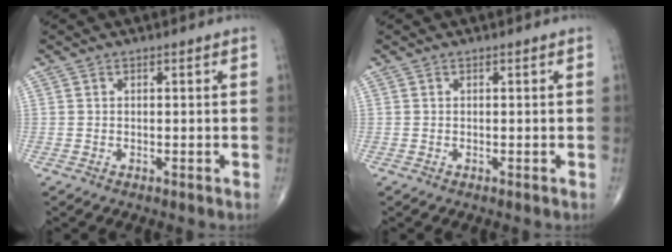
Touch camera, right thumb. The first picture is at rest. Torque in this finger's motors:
{"motor_torque": [0.32, 0.31, 0.00, 0.00, 0.00]}